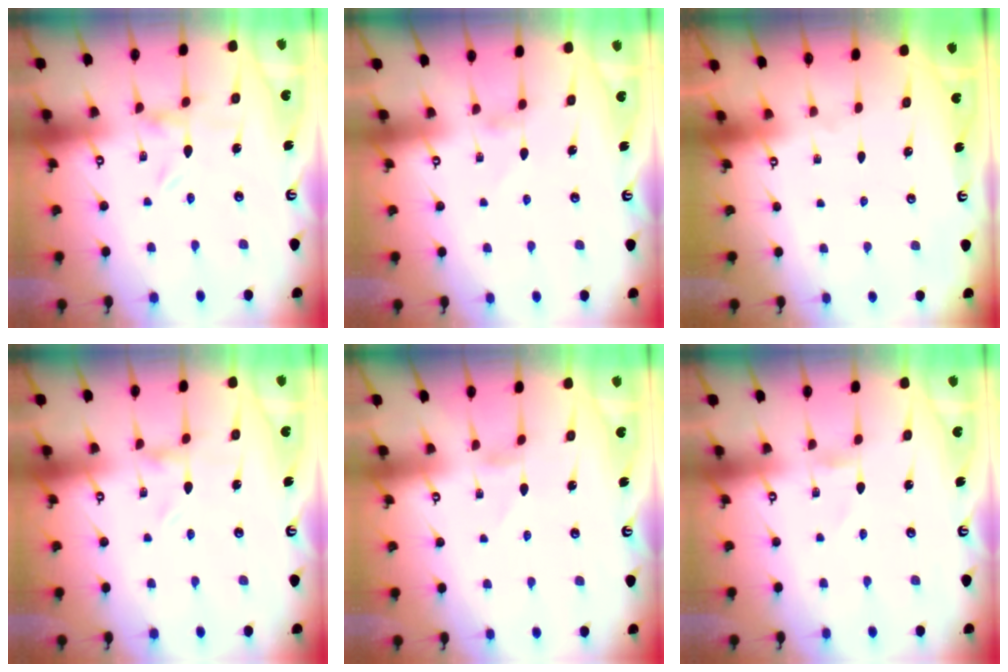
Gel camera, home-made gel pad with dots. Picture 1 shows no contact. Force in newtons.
{"total": 1.8, "press": 1.8, "slide": 0.4}
{"total": 0.0}
{"total": 0.0}
{"total": 0.5, "press": 0.5, "slide": 0.1}
{"total": 0.0}